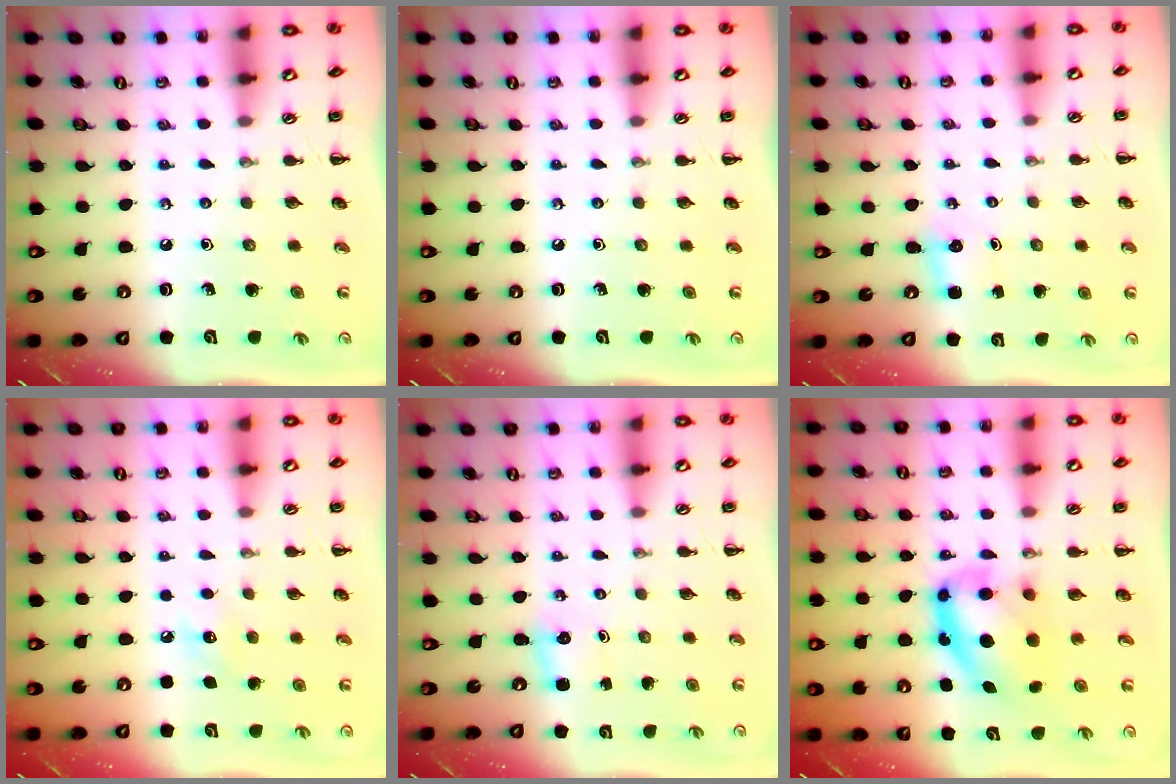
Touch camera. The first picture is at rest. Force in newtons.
{"total": 0.0}
{"total": 2.1, "press": 2.0, "slide": 0.6}
{"total": 6.2, "press": 6.0, "slide": 1.6}
{"total": 2.1, "press": 2.0, "slide": 0.6}
{"total": 10.8, "press": 10.6, "slide": 2.5}